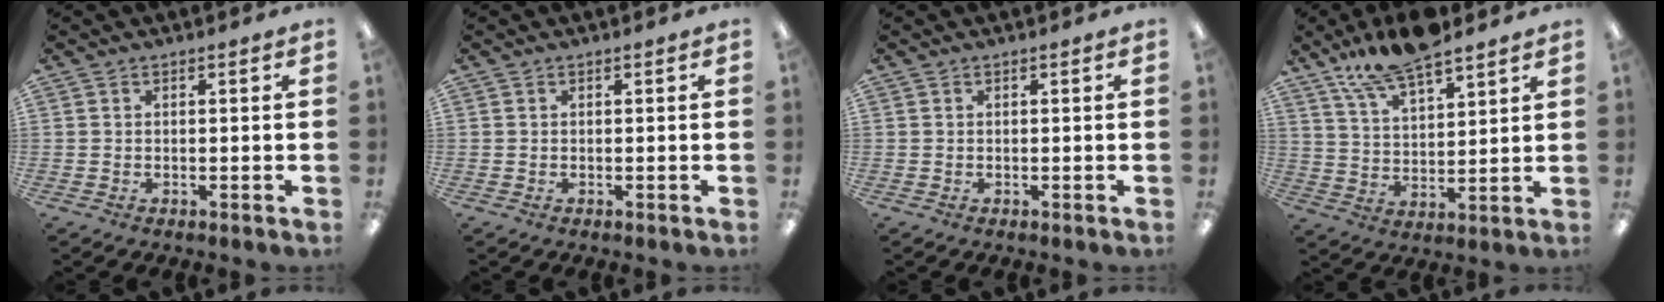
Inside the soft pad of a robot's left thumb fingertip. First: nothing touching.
{"total": 0.0}
{"total": 0.0}
{"total": 12.6, "force": [10.2, 3.8, 6.3], "torque": [-0.125, -0.049, 0.184]}